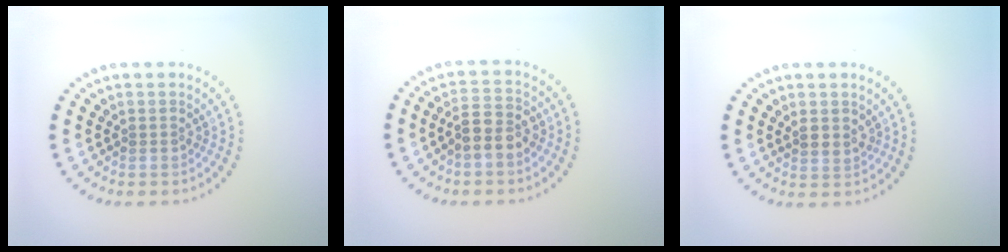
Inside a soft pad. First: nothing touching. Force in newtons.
{"total": 3.0, "press": 2.9, "slide": 0.8}
{"total": 1.2, "press": 0.9, "slide": 0.7}